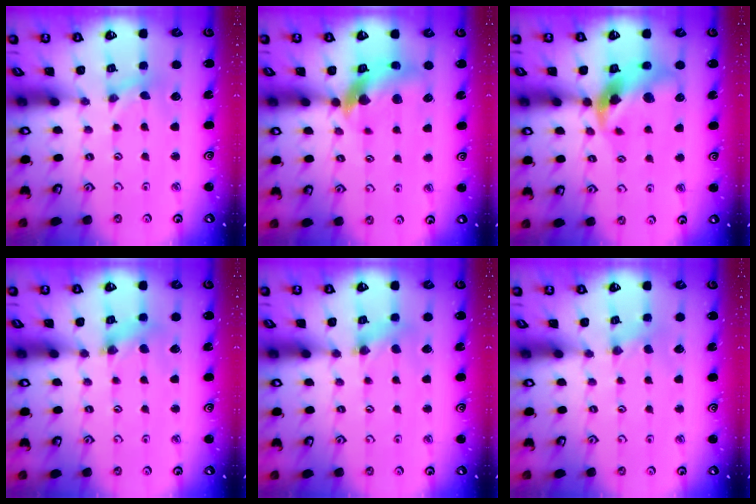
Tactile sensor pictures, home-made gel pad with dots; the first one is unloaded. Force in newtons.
{"total": 11.4, "press": 11.2, "slide": 1.7}
{"total": 12.9, "press": 12.7, "slide": 1.7}
{"total": 1.8, "press": 1.8, "slide": 0.3}
{"total": 1.8, "press": 1.8, "slide": 0.3}
{"total": 0.0}